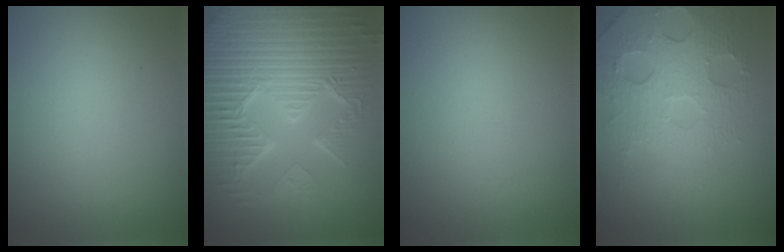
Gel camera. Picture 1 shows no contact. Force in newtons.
{"total": 10.9, "press": 7.1, "slide": 8.3}
{"total": 0.0}
{"total": 5.8, "press": 4.5, "slide": 3.7}